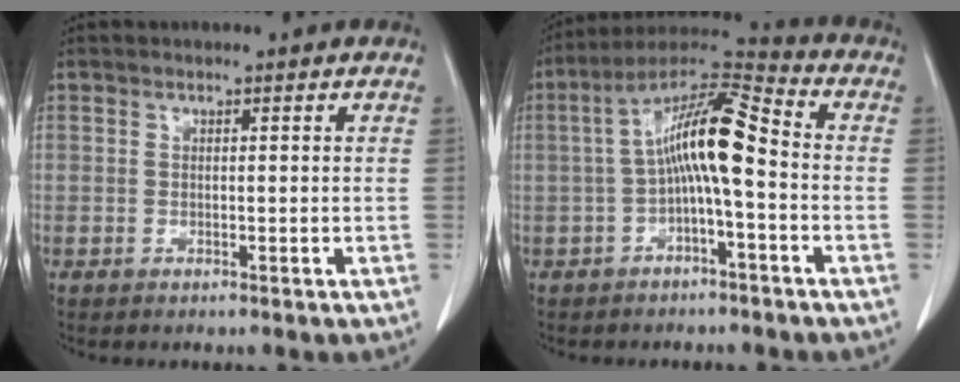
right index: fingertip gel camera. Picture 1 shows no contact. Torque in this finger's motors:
{"motor_torque": [1.71, -0.43, 0.84, 0.21]}